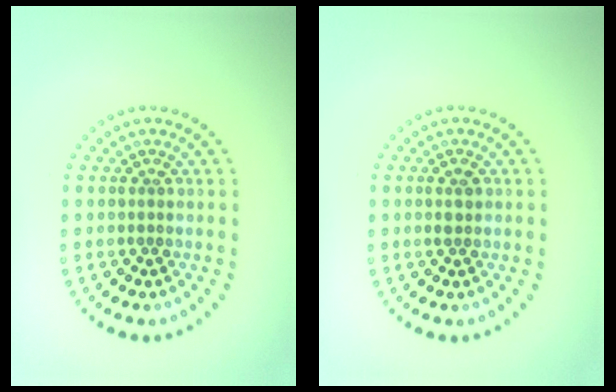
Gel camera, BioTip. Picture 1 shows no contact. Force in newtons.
{"total": 1.0, "press": 1.0, "slide": 0.2}